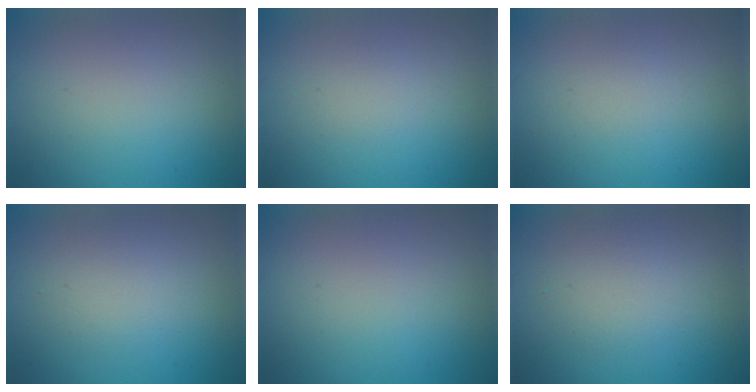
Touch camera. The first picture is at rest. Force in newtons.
{"total": 0.8, "press": 0.8, "slide": 0.0}
{"total": 0.5, "press": 0.5, "slide": 0.1}
{"total": 2.2, "press": 2.2, "slide": 0.1}
{"total": 0.0}
{"total": 2.2, "press": 2.2, "slide": 0.0}